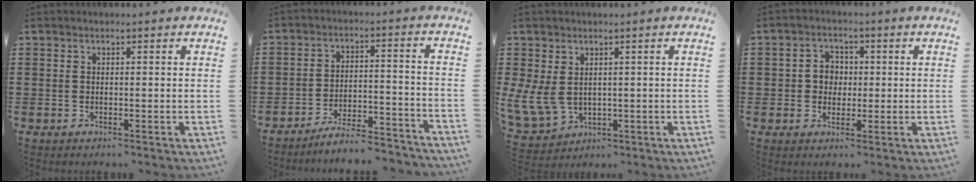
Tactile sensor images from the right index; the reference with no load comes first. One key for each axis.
{"total": 6.1, "fx": -5.8, "fy": 0.1, "fz": 1.9, "tx": -0.034, "ty": 0.000, "tz": -0.113}
{"total": 5.0, "fx": 1.0, "fy": 3.9, "fz": 3.1, "tx": -0.102, "ty": -0.005, "tz": 0.015}
{"total": 3.4, "fx": -0.2, "fy": 3.1, "fz": 1.4, "tx": -0.039, "ty": 0.010, "tz": -0.008}